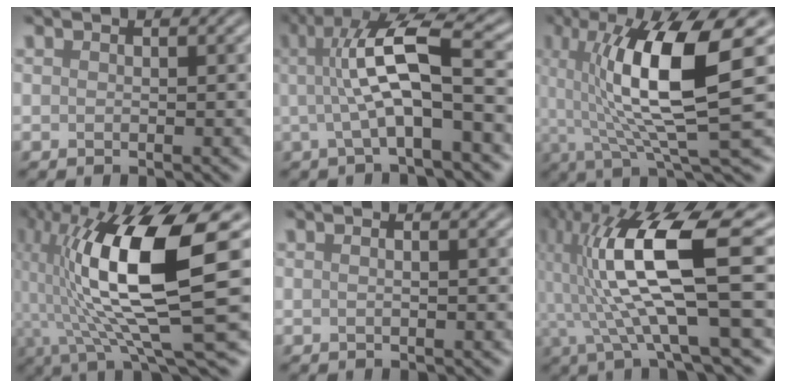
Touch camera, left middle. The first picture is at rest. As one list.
[{"total": 8.1, "force": [0.8, 2.1, 7.8], "torque": [-0.132, 0.011, 0.010]}, {"total": 11.0, "force": [1.7, 2.5, 10.5], "torque": [-0.163, 0.000, 0.033]}, {"total": 13.6, "force": [0.8, 3.4, 13.2], "torque": [-0.238, 0.007, 0.018]}, {"total": 1.1, "force": [0.2, 0.5, 1.0], "torque": [-0.007, -0.006, -0.009]}, {"total": 11.6, "force": [0.6, 2.6, 11.3], "torque": [-0.215, 0.016, 0.013]}]